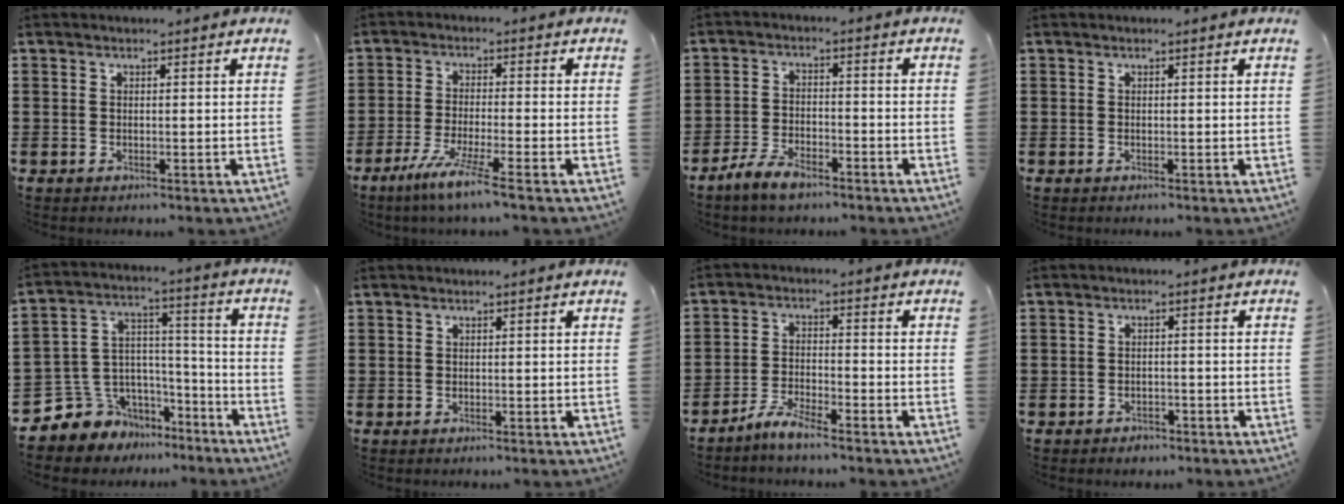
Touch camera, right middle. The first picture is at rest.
{"total": 5.6, "force": [-4.1, -0.3, 3.8], "torque": [-0.082, -0.018, -0.078]}
{"total": 4.6, "force": [-3.6, 1.6, 2.3], "torque": [-0.051, 0.005, -0.072]}
{"total": 0.0}
{"total": 6.9, "force": [-4.7, 5.0, -1.1], "torque": [-0.014, -0.006, -0.091]}
{"total": 0.0}
{"total": 4.1, "force": [-3.8, 0.2, 1.5], "torque": [-0.041, -0.002, -0.077]}
{"total": 1.6, "force": [-1.4, 0.8, 0.1], "torque": [-0.006, 0.001, -0.033]}